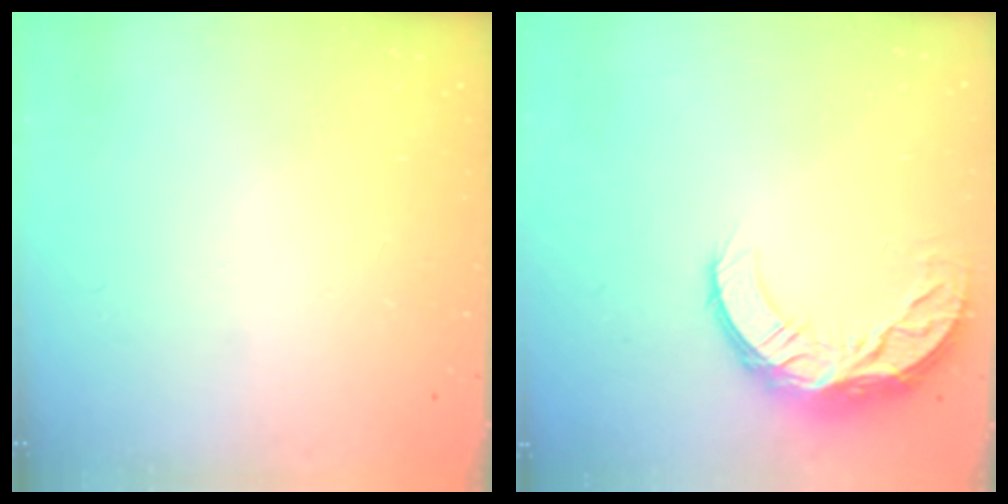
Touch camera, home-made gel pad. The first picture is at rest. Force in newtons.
{"total": 10.1, "press": 10.1, "slide": 0.7}